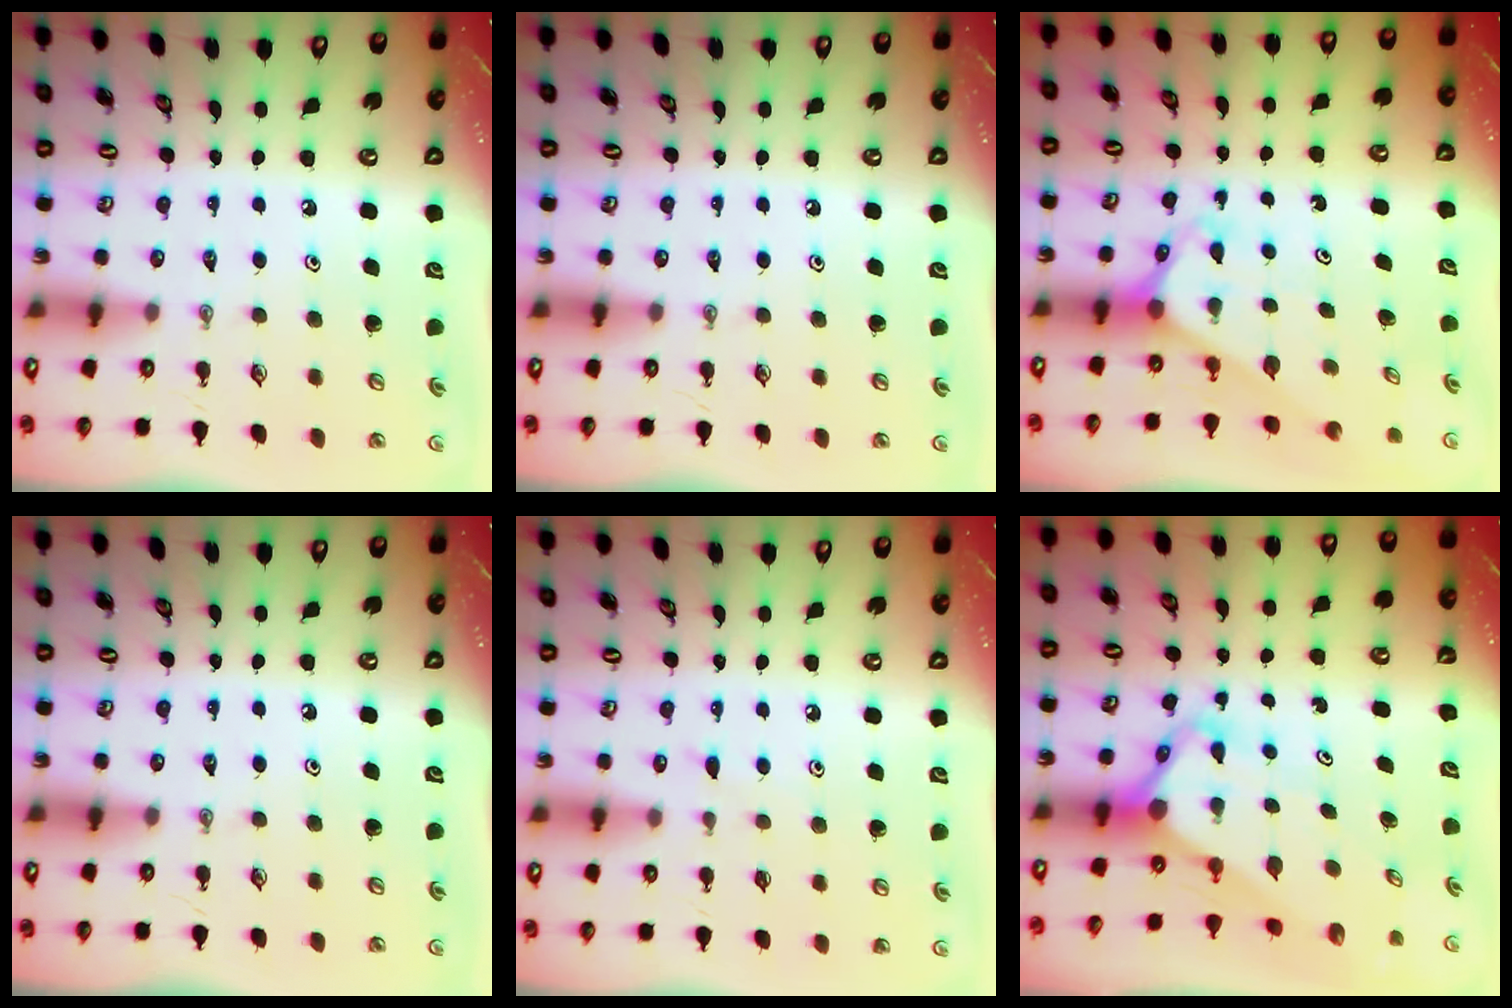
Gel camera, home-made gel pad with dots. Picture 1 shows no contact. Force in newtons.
{"total": 0.0}
{"total": 2.6, "press": 2.6, "slide": 0.2}
{"total": 0.0}
{"total": 5.7, "press": 5.7, "slide": 0.5}
{"total": 4.3, "press": 4.3, "slide": 0.4}